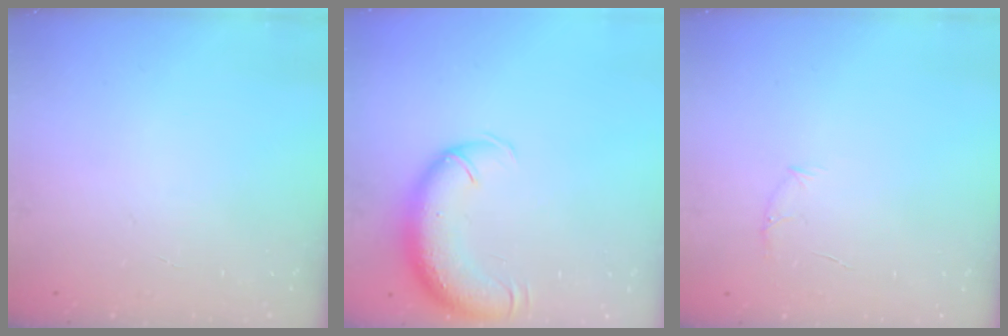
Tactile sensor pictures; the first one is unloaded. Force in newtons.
{"total": 11.6, "press": 11.2, "slide": 2.8}
{"total": 5.2, "press": 5.0, "slide": 1.6}